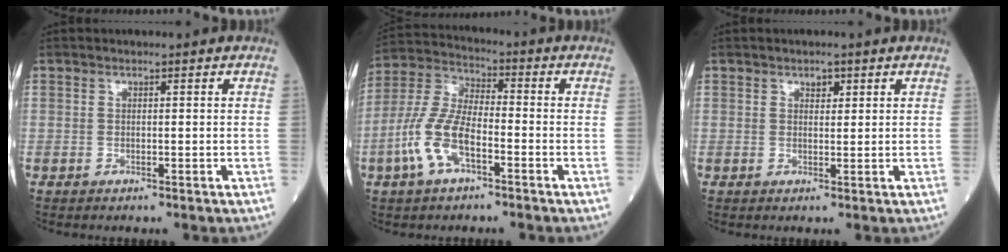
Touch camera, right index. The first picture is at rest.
{"total": 10.0, "force": [-4.0, 3.8, 8.3], "torque": [-0.196, 0.008, -0.082]}
{"total": 1.6, "force": [1.0, 0.9, 0.9], "torque": [-0.011, -0.002, 0.014]}